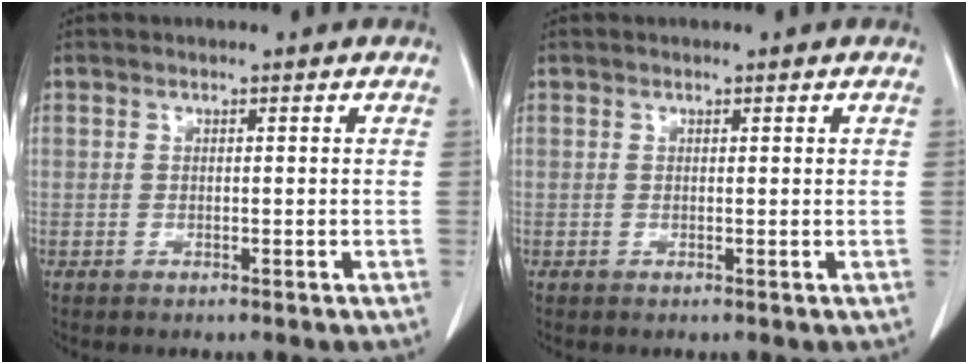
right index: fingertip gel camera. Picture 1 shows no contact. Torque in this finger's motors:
{"motor_torque": [-0.11, -0.02, -0.01, -0.01]}